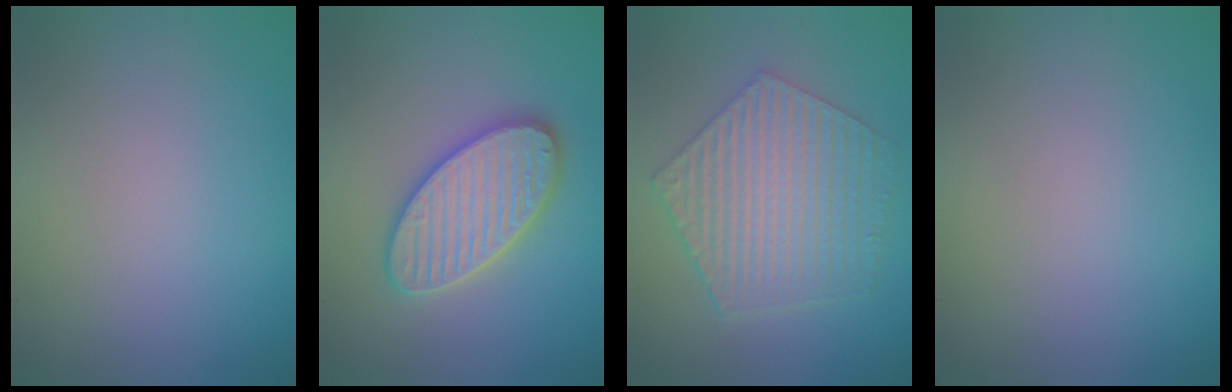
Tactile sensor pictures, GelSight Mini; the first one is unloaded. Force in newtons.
{"total": 5.8, "press": 5.7, "slide": 0.6}
{"total": 6.5, "press": 4.9, "slide": 4.3}
{"total": 0.0}